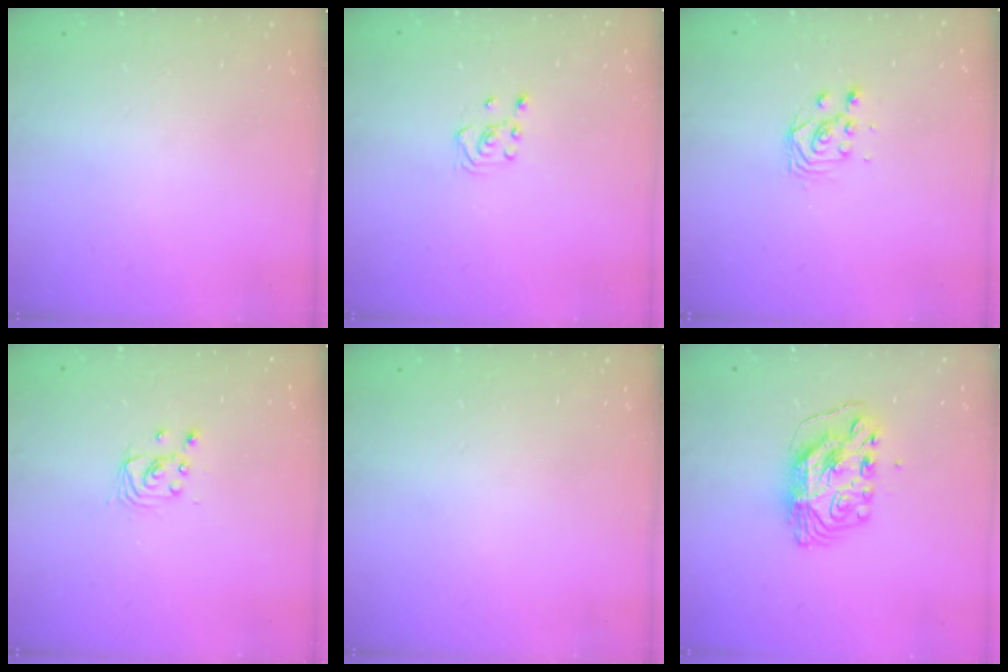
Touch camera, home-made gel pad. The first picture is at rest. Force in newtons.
{"total": 3.0, "press": 2.9, "slide": 0.9}
{"total": 3.0, "press": 3.0, "slide": 0.2}
{"total": 2.8, "press": 2.8, "slide": 0.1}
{"total": 0.0}
{"total": 9.2, "press": 9.2, "slide": 0.9}